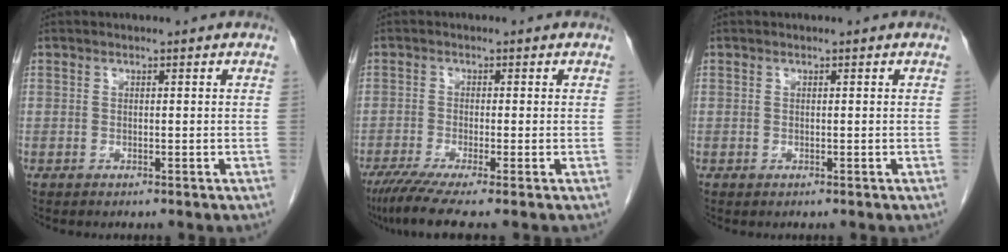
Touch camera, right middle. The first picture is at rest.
{"total": 6.9, "force": [-5.1, -0.5, 4.6], "torque": [-0.076, -0.023, -0.089]}
{"total": 0.0}